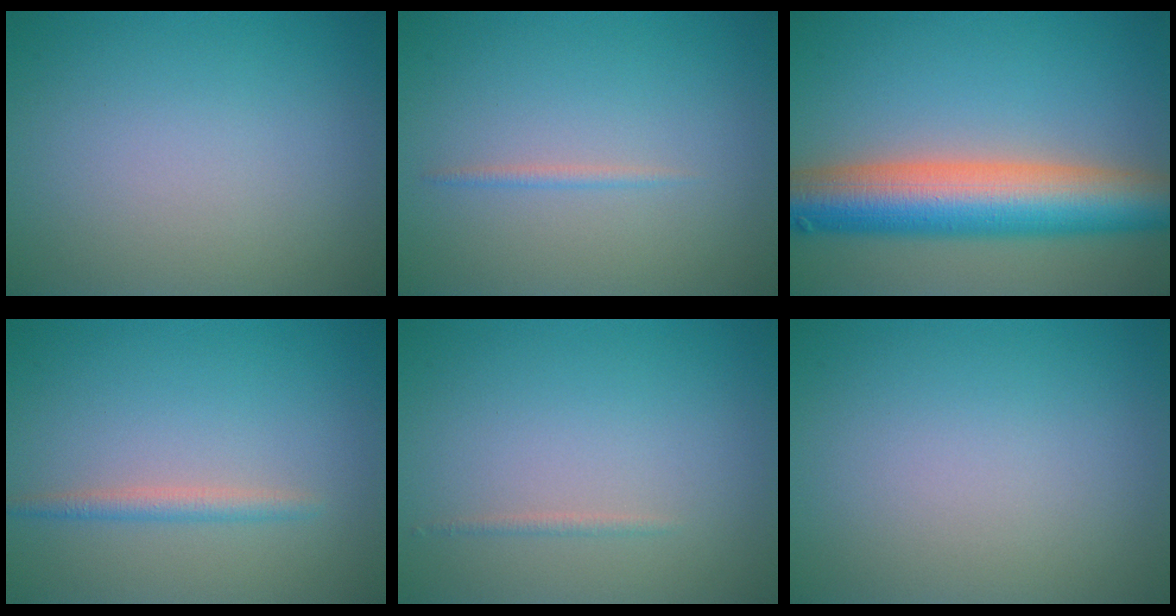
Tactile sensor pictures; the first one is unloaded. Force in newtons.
{"total": 0.7, "press": 0.7, "slide": 0.1}
{"total": 10.6, "press": 10.6, "slide": 0.5}
{"total": 1.5, "press": 1.5, "slide": 0.0}
{"total": 0.6, "press": 0.6, "slide": 0.0}
{"total": 0.0}